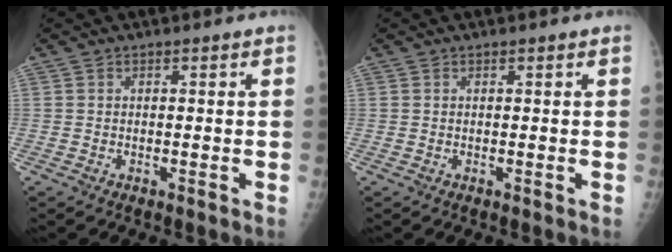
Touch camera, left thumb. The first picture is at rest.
{"total": 0.0}